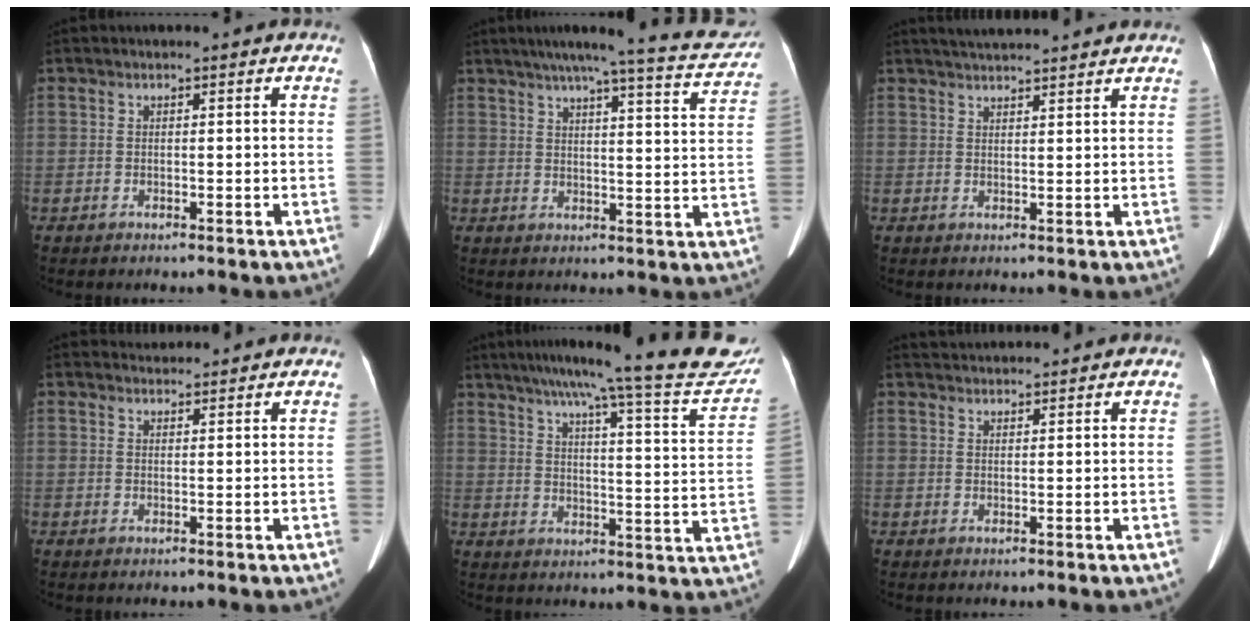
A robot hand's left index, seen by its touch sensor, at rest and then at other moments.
{"total": 16.3, "force": [14.1, 1.5, 7.9], "torque": [-0.108, 0.001, 0.167]}
{"total": 8.3, "force": [7.7, 0.3, 3.2], "torque": [-0.051, 0.035, 0.103]}
{"total": 1.8, "force": [1.8, 0.3, -0.3], "torque": [-0.007, 0.009, 0.032]}
{"total": 23.7, "force": [20.6, 1.5, 11.6], "torque": [-0.162, -0.039, 0.254]}
{"total": 4.5, "force": [4.4, 0.5, 0.7], "torque": [-0.013, 0.038, 0.068]}